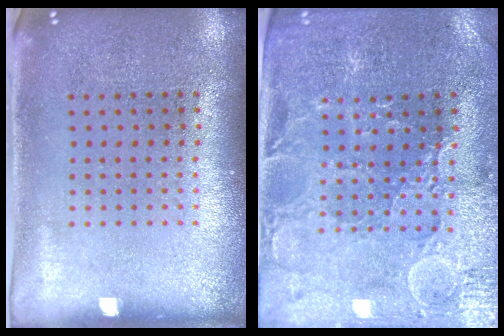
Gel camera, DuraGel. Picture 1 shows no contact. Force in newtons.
{"total": 1.6, "press": 1.5, "slide": 0.5}